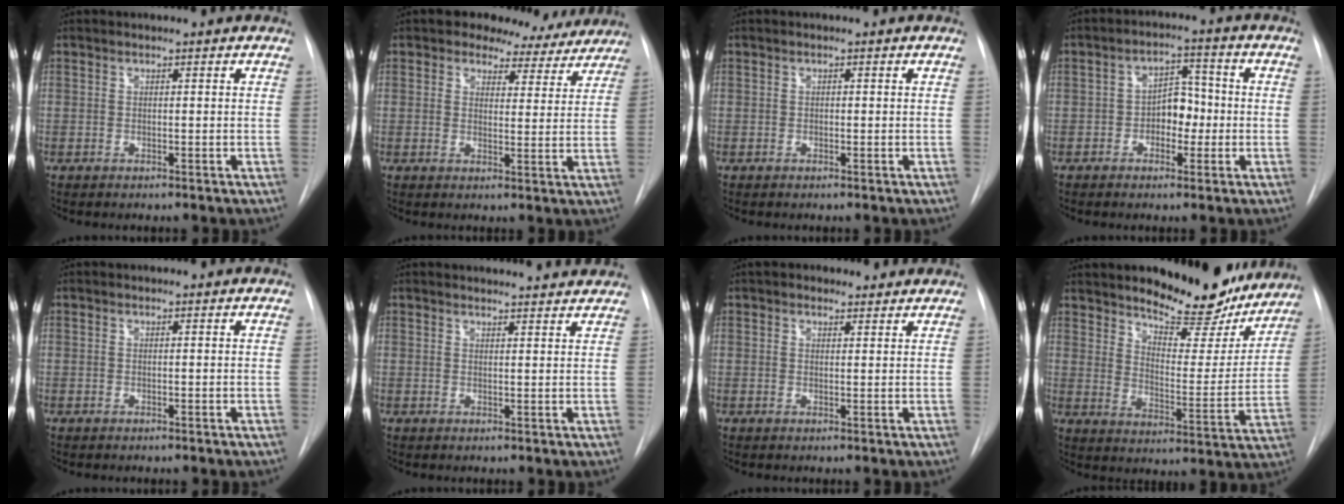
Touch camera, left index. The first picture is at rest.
{"total": 7.9, "force": [6.5, 4.3, 1.4], "torque": [0.008, -0.002, 0.061]}
{"total": 0.8, "force": [-0.8, 0.3, 0.1], "torque": [0.001, -0.004, -0.014]}
{"total": 5.5, "force": [-1.7, 3.5, 3.9], "torque": [-0.054, 0.013, -0.032]}
{"total": 0.0}
{"total": 7.6, "force": [7.4, 0.9, 1.5], "torque": [-0.013, 0.001, 0.070]}
{"total": 2.9, "force": [2.3, 1.7, 0.7], "torque": [-0.003, 0.015, 0.026]}
{"total": 15.5, "force": [13.6, 4.8, 5.8], "torque": [-0.062, -0.044, 0.178]}